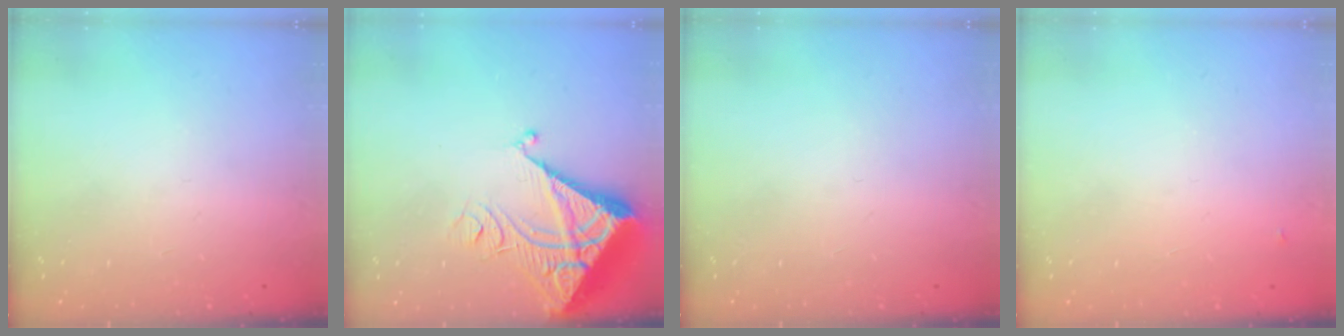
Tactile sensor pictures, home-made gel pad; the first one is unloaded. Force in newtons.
{"total": 7.4, "press": 7.3, "slide": 0.8}
{"total": 0.0}
{"total": 2.8, "press": 2.8, "slide": 0.4}